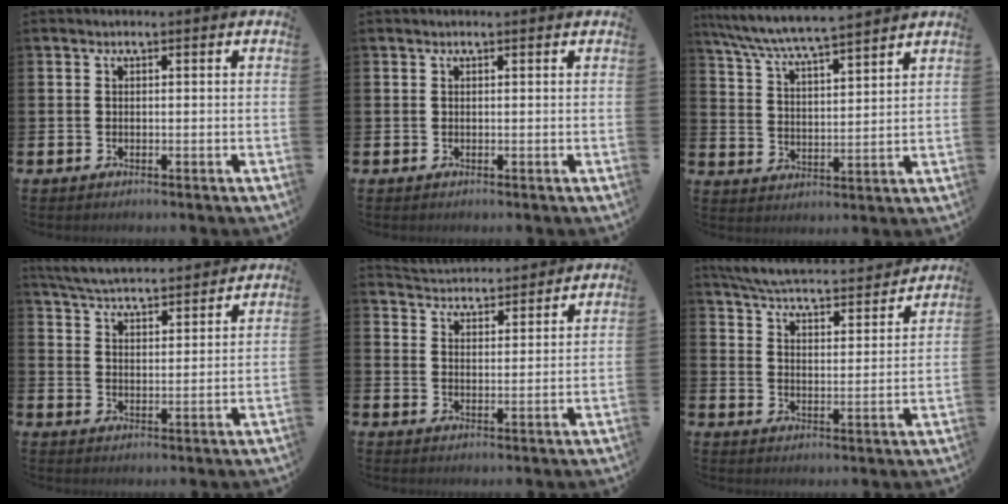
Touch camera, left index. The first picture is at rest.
{"total": 0.0}
{"total": 6.5, "force": [6.2, 0.0, 1.9], "torque": [-0.060, -0.031, 0.111]}
{"total": 5.4, "force": [5.4, 0.4, 0.7], "torque": [-0.037, -0.037, 0.094]}
{"total": 4.4, "force": [4.4, 0.5, -0.3], "torque": [-0.005, -0.035, 0.076]}
{"total": 5.7, "force": [5.5, 0.6, 1.3], "torque": [-0.053, -0.042, 0.092]}